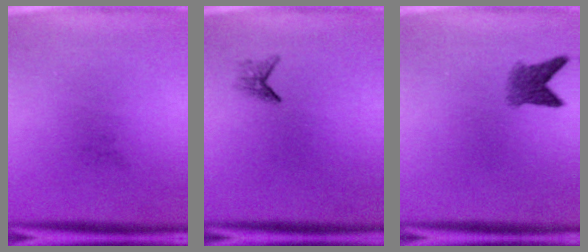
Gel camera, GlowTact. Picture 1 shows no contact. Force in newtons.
{"total": 1.2}
{"total": 3.1}